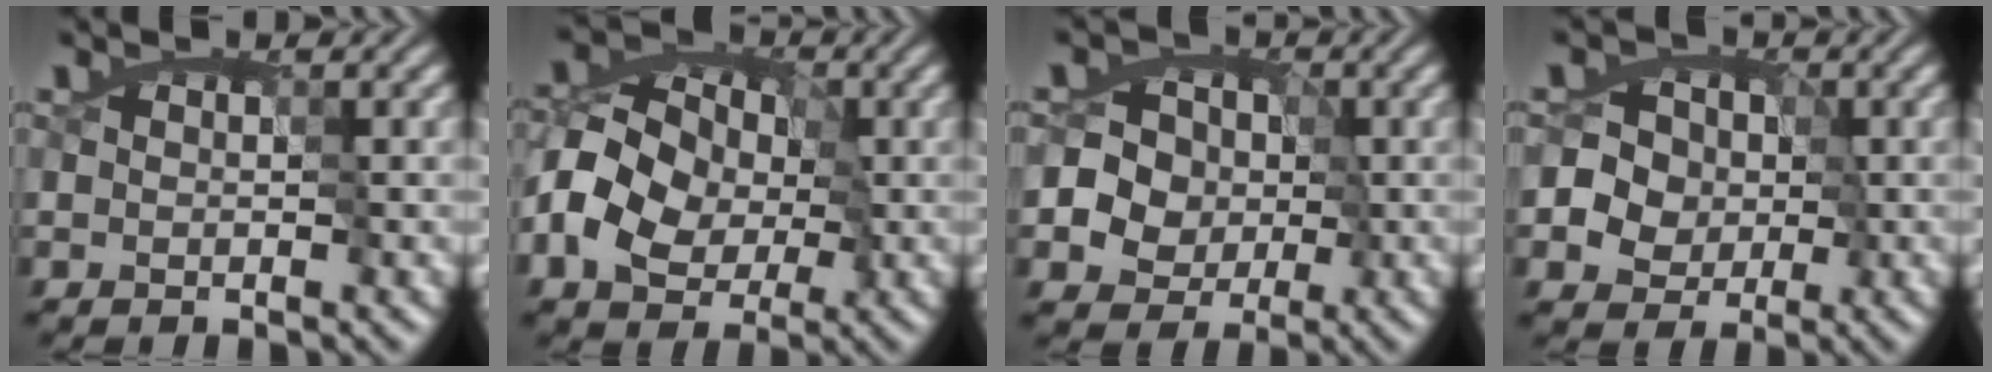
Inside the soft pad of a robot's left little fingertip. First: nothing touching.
{"total": 9.1, "force": [-2.9, 6.8, 5.2], "torque": [-0.087, -0.001, -0.059]}
{"total": 8.9, "force": [-1.2, 8.2, 3.1], "torque": [-0.063, 0.027, -0.050]}
{"total": 8.2, "force": [-0.3, 7.5, 3.4], "torque": [-0.054, 0.032, -0.030]}